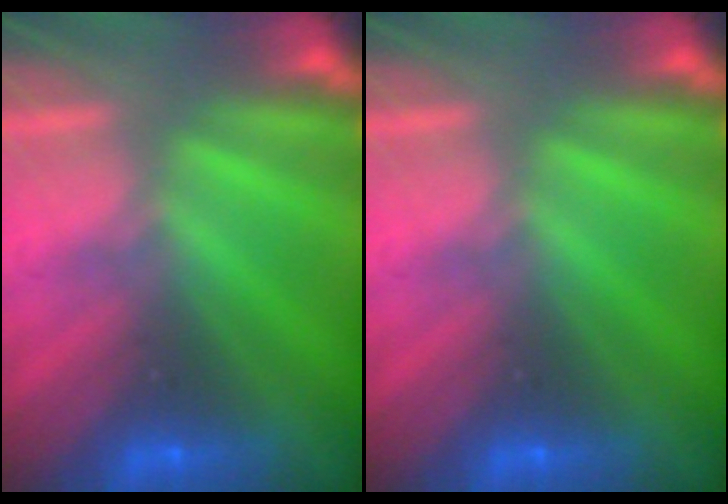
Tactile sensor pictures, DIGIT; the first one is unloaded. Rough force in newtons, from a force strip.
{"total": 0.0}